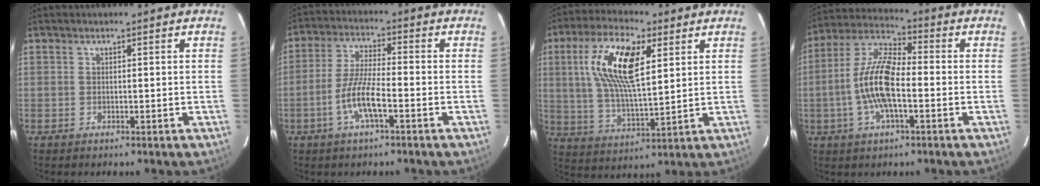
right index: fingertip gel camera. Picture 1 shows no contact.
{"total": 7.9, "force": [-3.4, 1.4, 7.0], "torque": [-0.147, -0.001, -0.067]}
{"total": 14.8, "force": [4.9, 5.4, 12.9], "torque": [-0.246, 0.014, 0.093]}
{"total": 12.4, "force": [-2.6, 4.3, 11.3], "torque": [-0.237, 0.007, -0.055]}